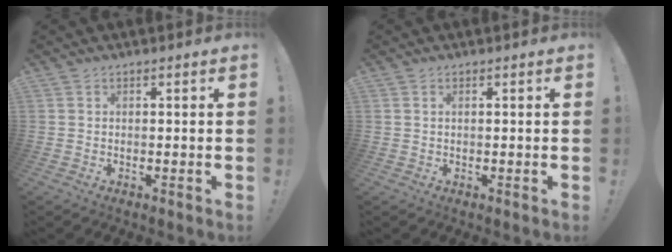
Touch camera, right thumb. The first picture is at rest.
{"total": 0.8, "force": [0.4, 0.0, 0.7], "torque": [-0.009, -0.001, 0.006]}